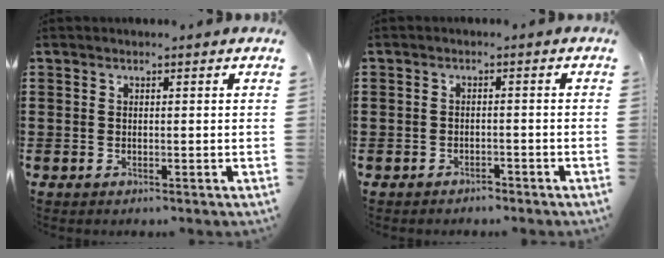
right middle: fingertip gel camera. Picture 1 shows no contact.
{"total": 1.6, "force": [-1.5, 0.5, -0.2], "torque": [-0.001, 0.005, -0.035]}